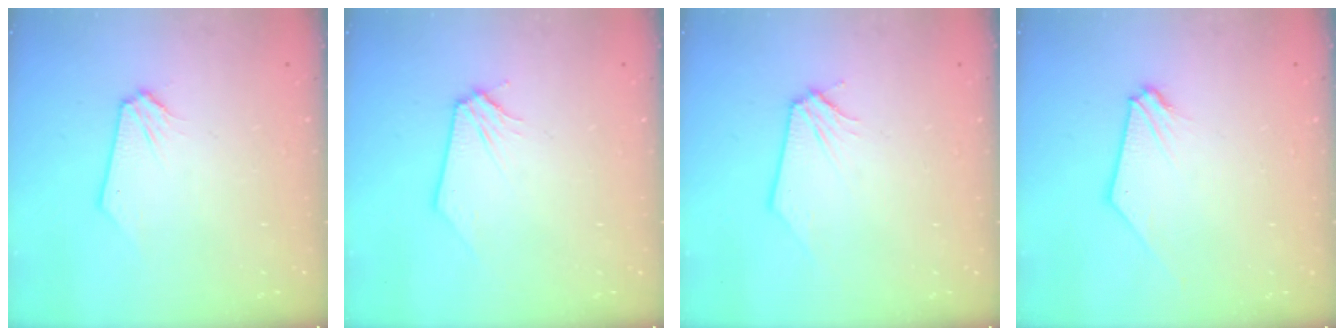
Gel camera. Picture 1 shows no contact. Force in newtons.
{"total": 0.0}
{"total": 0.0}
{"total": 0.6, "press": 0.6, "slide": 0.1}